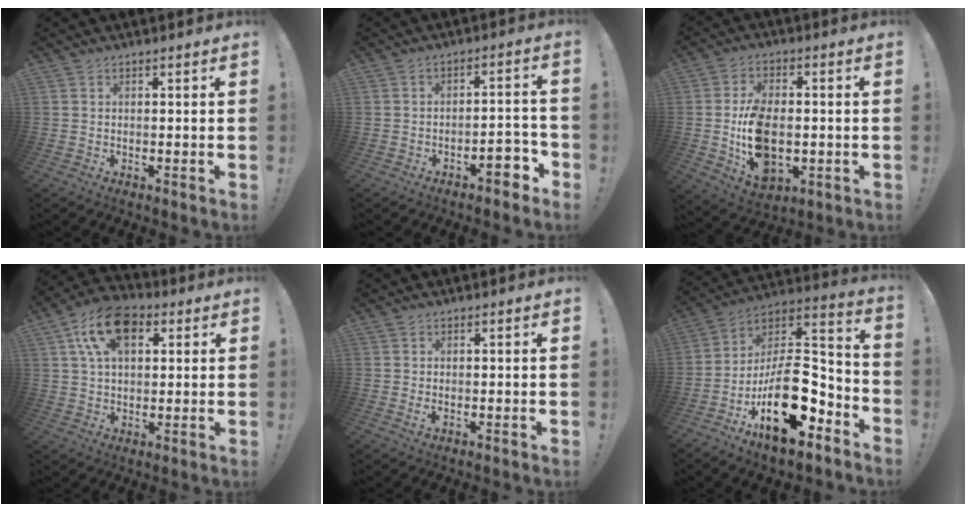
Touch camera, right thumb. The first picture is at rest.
{"total": 6.2, "force": [-4.0, 2.4, 4.1], "torque": [-0.047, 0.019, -0.069]}
{"total": 14.4, "force": [-2.3, 9.5, 10.6], "torque": [-0.186, -0.004, -0.039]}
{"total": 14.1, "force": [5.8, 8.7, 9.5], "torque": [-0.161, -0.004, 0.108]}
{"total": 1.0, "force": [0.0, 0.2, 0.9], "torque": [-0.009, -0.004, -0.001]}
{"total": 23.2, "force": [-8.2, 11.7, 18.3], "torque": [-0.304, 0.050, -0.122]}